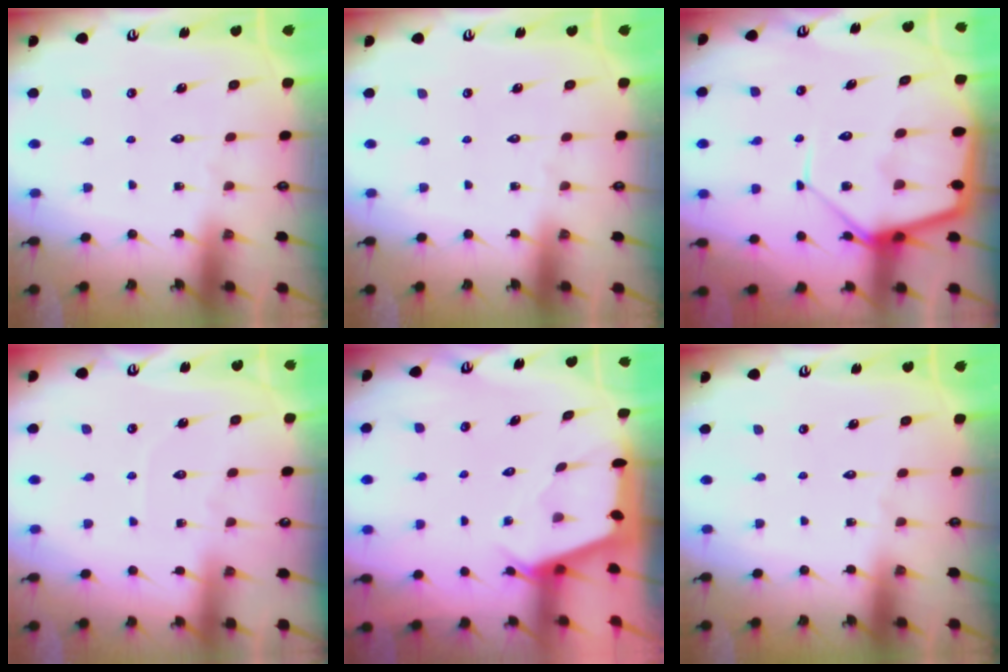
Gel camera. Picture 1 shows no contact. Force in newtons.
{"total": 0.0}
{"total": 13.8, "press": 13.8, "slide": 1.2}
{"total": 2.3, "press": 2.3, "slide": 0.4}
{"total": 2.5, "press": 2.5, "slide": 0.2}
{"total": 0.0}